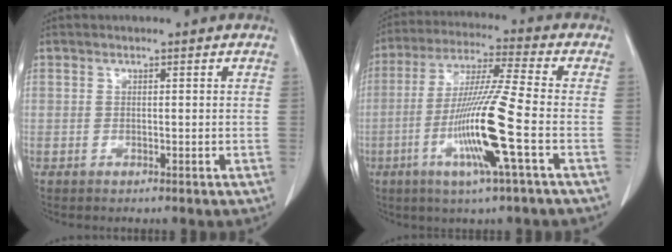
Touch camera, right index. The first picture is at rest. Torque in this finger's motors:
{"motor_torque": [2.09, -0.05, 1.04, 0.16]}